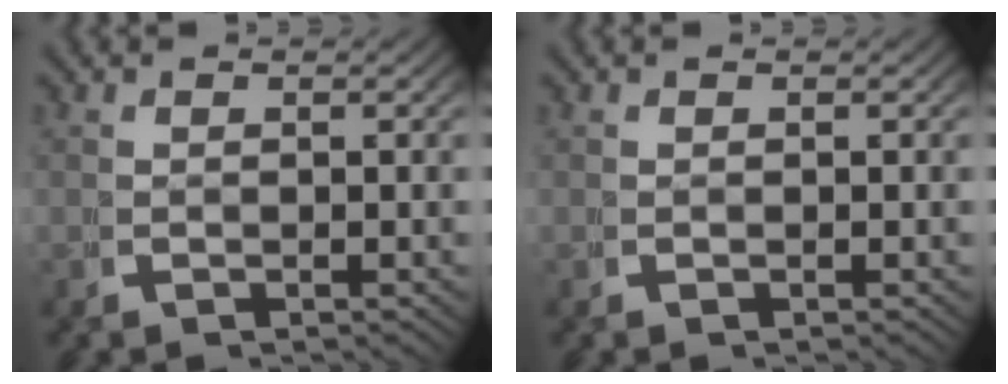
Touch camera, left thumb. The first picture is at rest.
{"total": 0.0}